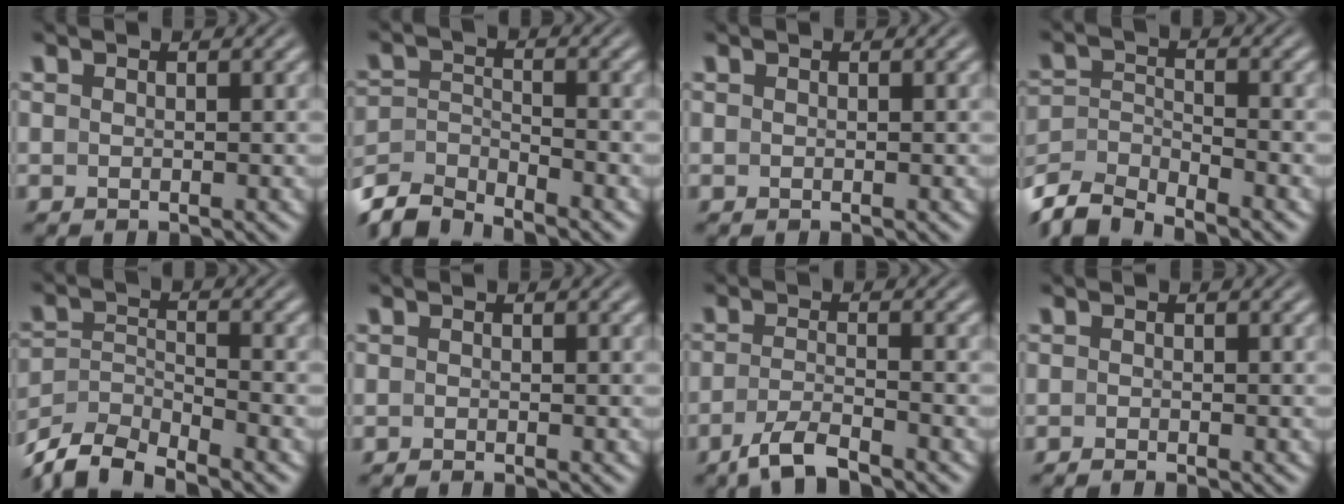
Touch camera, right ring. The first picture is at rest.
{"total": 5.1, "force": [-4.0, 2.5, 1.9], "torque": [-0.050, -0.028, -0.061]}
{"total": 0.0}
{"total": 6.2, "force": [-4.4, 3.4, 2.6], "torque": [-0.068, -0.037, -0.063]}
{"total": 7.1, "force": [-5.2, 3.9, 2.9], "torque": [-0.069, -0.036, -0.075]}
{"total": 0.7, "force": [-0.6, -0.3, 0.0], "torque": [0.002, -0.003, -0.010]}
{"total": 3.3, "force": [-2.7, 0.3, 1.7], "torque": [-0.034, -0.009, -0.041]}
{"total": 0.9, "force": [-0.9, -0.2, 0.1], "torque": [0.002, -0.003, -0.015]}